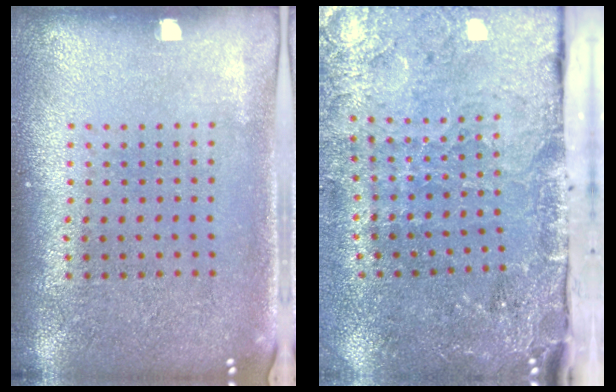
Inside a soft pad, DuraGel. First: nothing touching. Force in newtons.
{"total": 3.9, "press": 3.4, "slide": 1.8}